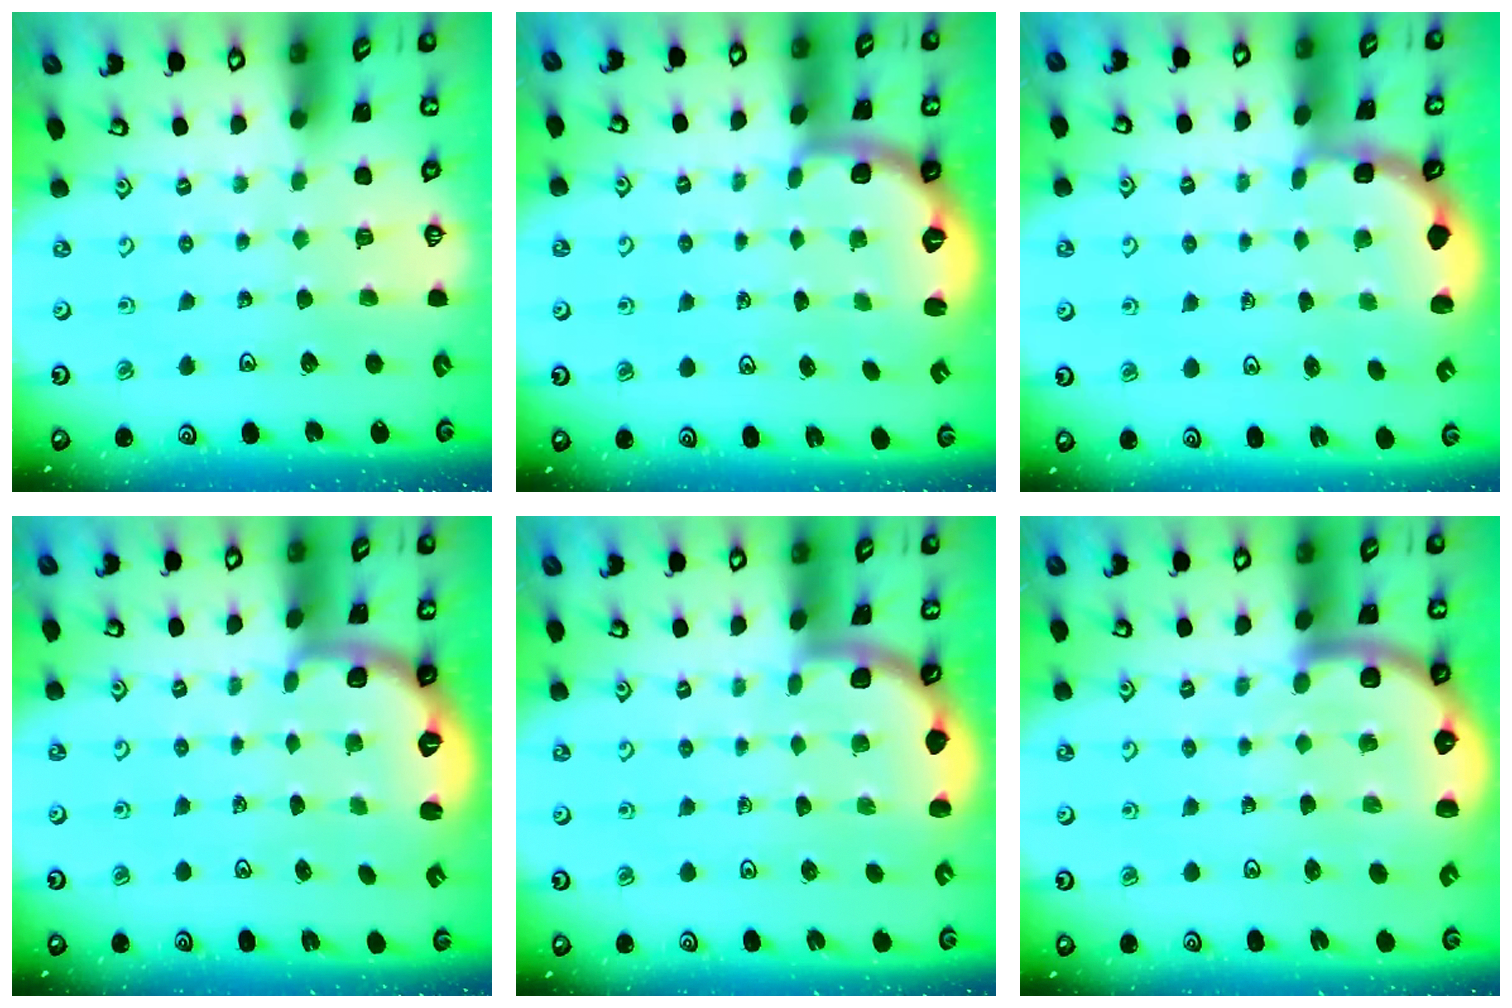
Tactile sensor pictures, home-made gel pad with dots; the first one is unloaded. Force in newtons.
{"total": 2.6, "press": 1.6, "slide": 2.1}
{"total": 2.4, "press": 1.7, "slide": 1.6}
{"total": 2.5, "press": 1.9, "slide": 1.6}
{"total": 2.2, "press": 2.2, "slide": 0.1}
{"total": 8.2, "press": 7.9, "slide": 2.0}